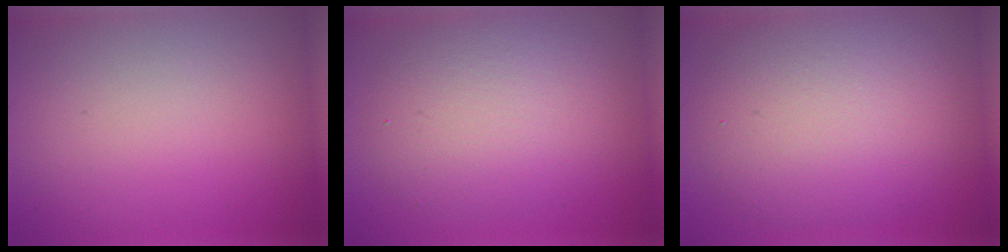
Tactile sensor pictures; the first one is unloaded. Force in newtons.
{"total": 5.5, "press": 5.5, "slide": 0.2}
{"total": 7.9, "press": 7.9, "slide": 0.4}